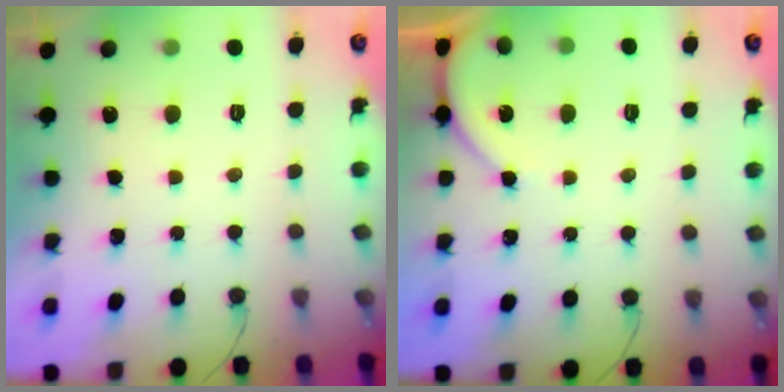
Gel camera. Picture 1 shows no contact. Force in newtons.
{"total": 3.3, "press": 3.3, "slide": 0.4}